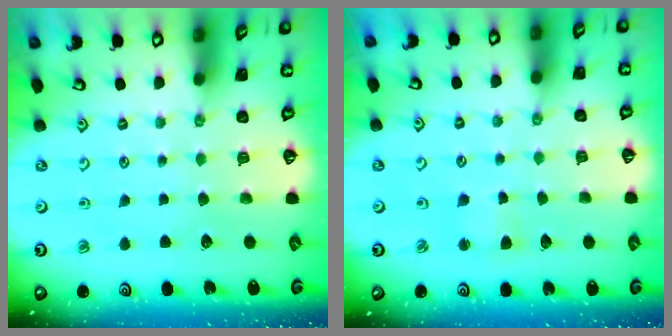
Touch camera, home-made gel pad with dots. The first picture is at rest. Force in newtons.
{"total": 2.6, "press": 2.6, "slide": 0.4}